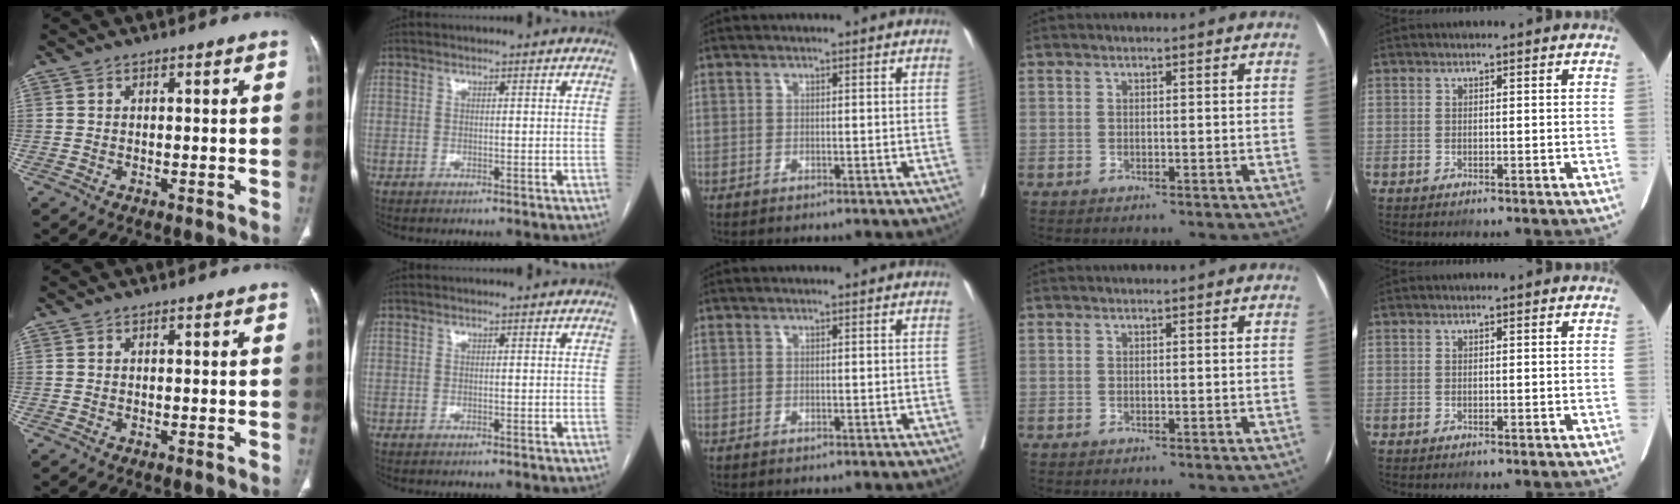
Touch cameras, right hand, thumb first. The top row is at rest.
{}